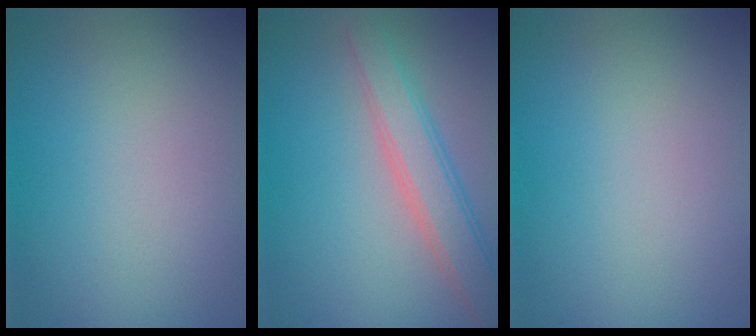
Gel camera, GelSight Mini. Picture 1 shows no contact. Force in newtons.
{"total": 4.0, "press": 4.0, "slide": 0.1}
{"total": 0.0}